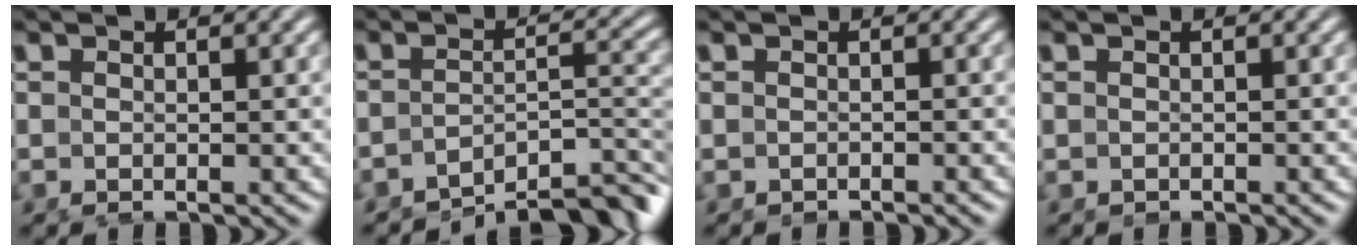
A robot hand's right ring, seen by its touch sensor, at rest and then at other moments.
{"total": 9.4, "force": [-7.3, 2.6, 5.2], "torque": [-0.047, -0.020, -0.101]}
{"total": 1.3, "force": [-1.2, -0.1, 0.2], "torque": [-0.006, -0.008, -0.015]}
{"total": 0.6, "force": [-0.6, -0.1, 0.1], "torque": [-0.002, -0.004, -0.007]}